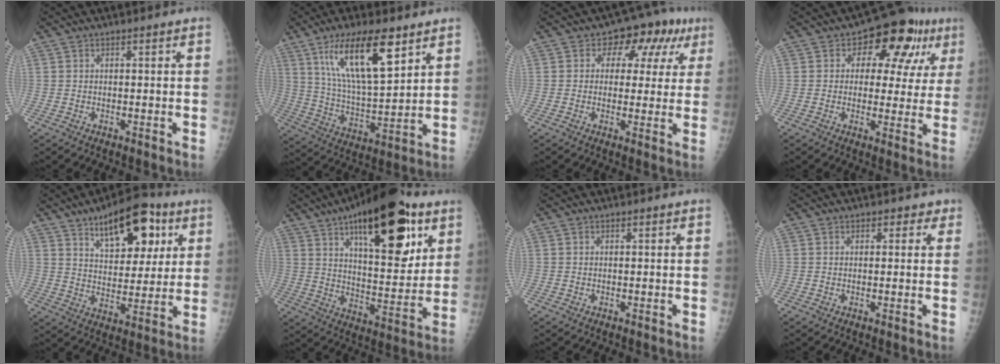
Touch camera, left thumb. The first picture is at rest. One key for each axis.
{"total": 16.8, "fx": 9.1, "fy": 5.1, "fz": 13.2, "tx": -0.216, "ty": -0.042, "tz": 0.170}
{"total": 10.0, "fx": 3.5, "fy": 7.0, "fz": 6.1, "tx": -0.019, "ty": 0.013, "tz": 0.036}
{"total": 12.5, "fx": 4.7, "fy": 7.7, "fz": 8.7, "tx": -0.053, "ty": 0.008, "tz": 0.055}
{"total": 16.3, "fx": 8.3, "fy": 8.0, "fz": 11.5, "tx": -0.120, "ty": -0.028, "tz": 0.127}
{"total": 25.2, "fx": 12.7, "fy": 10.1, "fz": 19.3, "tx": -0.250, "ty": -0.041, "tz": 0.196}
{"total": 0.0}
{"total": 1.8, "fx": 1.0, "fy": 1.3, "fz": 0.6, "tx": 0.015, "ty": -0.002, "tz": 0.006}